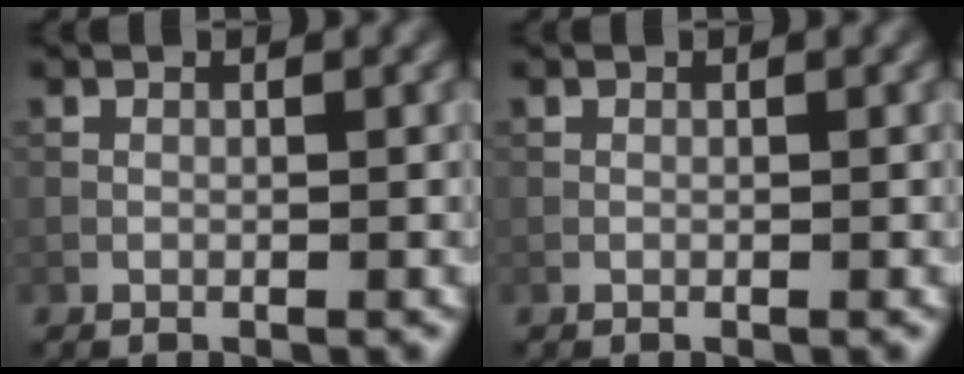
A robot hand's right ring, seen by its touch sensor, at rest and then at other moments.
{"total": 0.0}